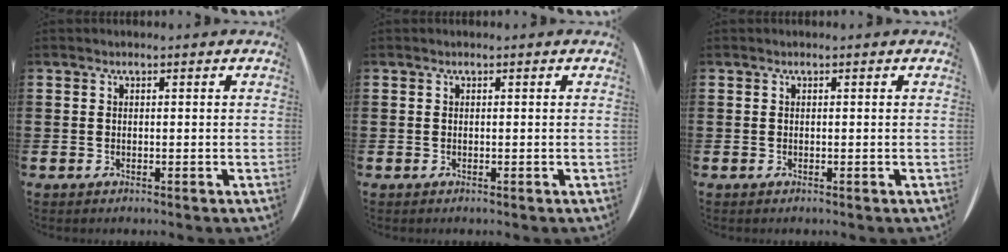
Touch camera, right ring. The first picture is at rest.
{"total": 0.0}
{"total": 0.0}